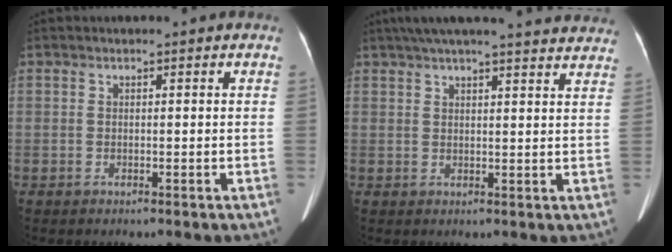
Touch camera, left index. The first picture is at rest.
{"total": 23.0, "force": [20.8, 2.2, 9.7], "torque": [-0.149, 0.019, 0.260]}